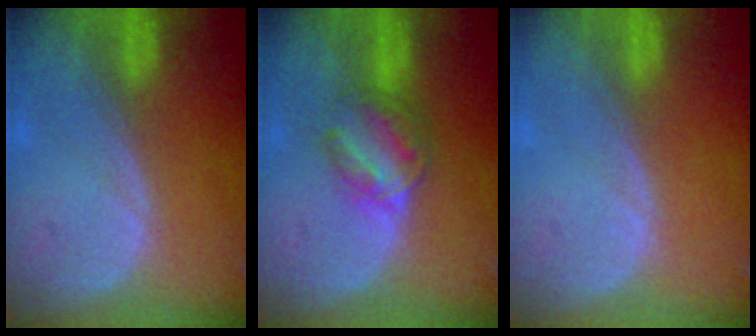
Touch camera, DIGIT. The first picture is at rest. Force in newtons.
{"total": 6.3, "press": 5.4, "slide": 3.2}
{"total": 0.0}